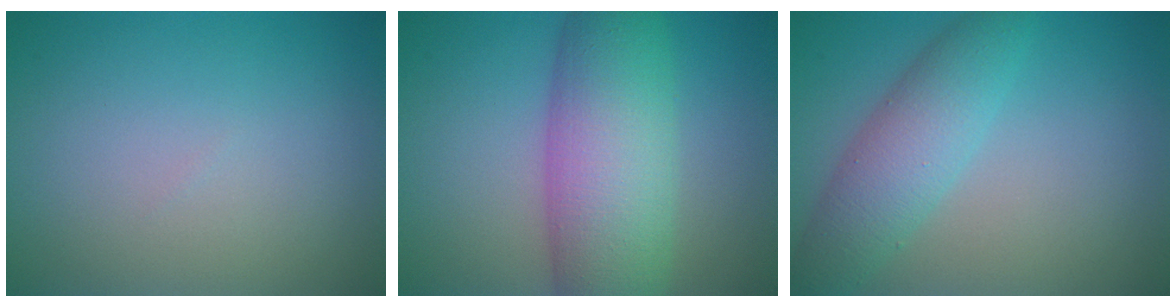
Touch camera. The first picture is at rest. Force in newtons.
{"total": 9.6, "press": 9.6, "slide": 0.1}
{"total": 5.0, "press": 5.0, "slide": 0.1}